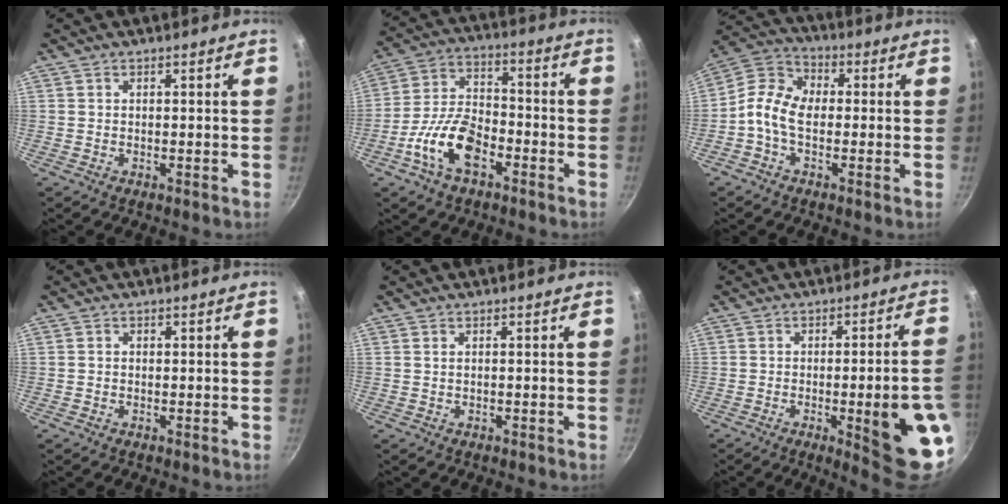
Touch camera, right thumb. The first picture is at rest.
{"total": 12.6, "force": [-5.7, 6.7, 9.1], "torque": [-0.164, 0.042, -0.116]}
{"total": 9.0, "force": [-1.2, 6.1, 6.5], "torque": [-0.113, 0.029, -0.046]}
{"total": 0.6, "force": [-0.1, 0.5, 0.2], "torque": [-0.004, 0.003, -0.001]}
{"total": 0.6, "force": [0.1, 0.3, 0.5], "torque": [-0.010, 0.001, 0.002]}
{"total": 16.2, "force": [-4.5, 3.1, 15.2], "torque": [-0.169, 0.021, -0.050]}